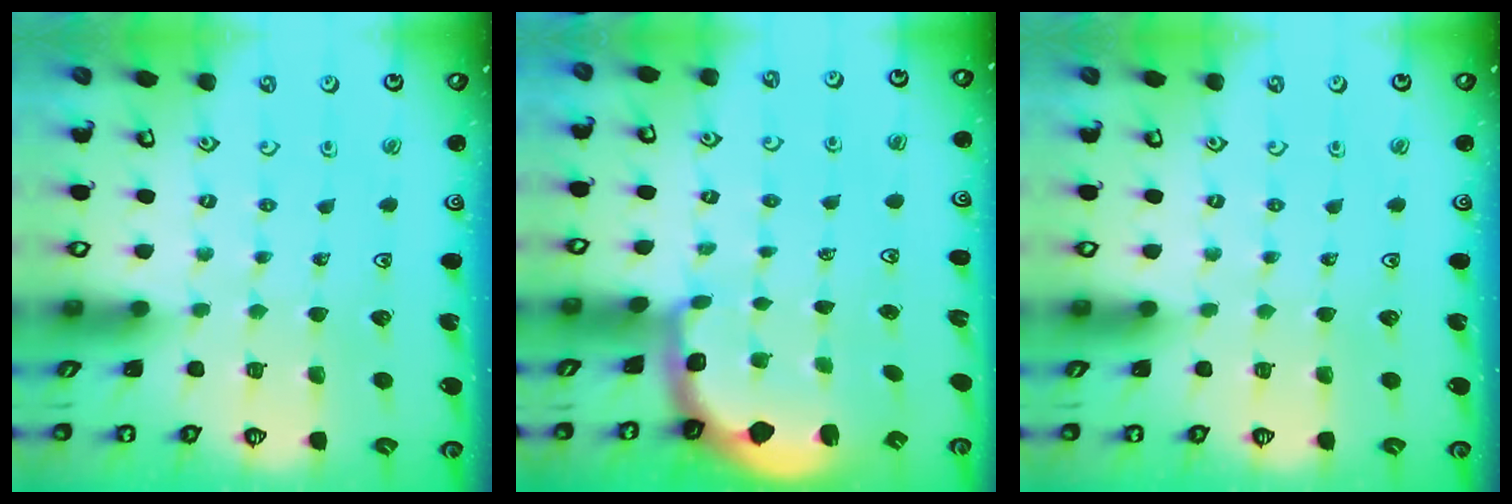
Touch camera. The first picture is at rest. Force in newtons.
{"total": 1.6, "press": 1.2, "slide": 1.1}
{"total": 0.0}